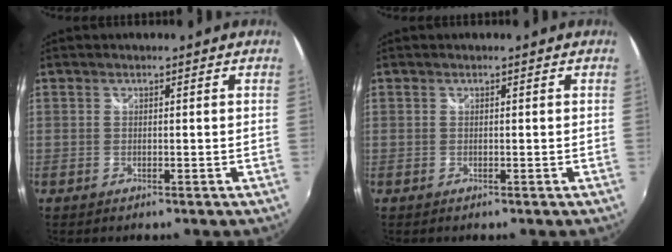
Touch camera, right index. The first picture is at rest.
{"total": 0.0}